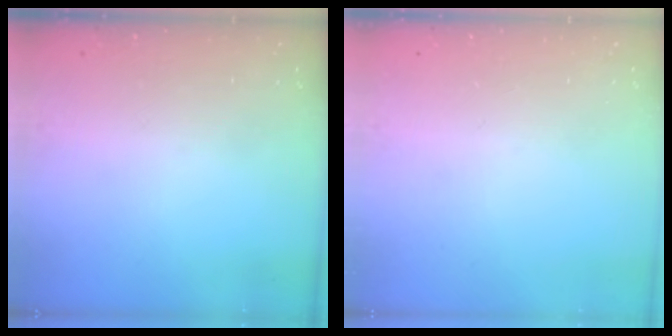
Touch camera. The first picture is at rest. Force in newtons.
{"total": 0.0}